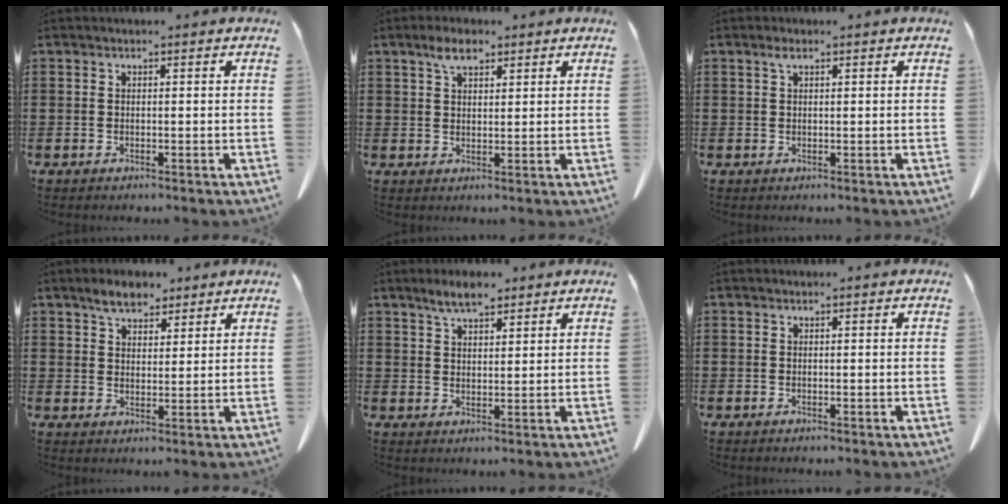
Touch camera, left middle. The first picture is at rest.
{"total": 4.0, "force": [2.7, 1.6, 2.5], "torque": [-0.048, 0.001, 0.047]}
{"total": 1.3, "force": [0.6, 0.4, 1.0], "torque": [-0.024, 0.001, 0.012]}
{"total": 4.9, "force": [4.0, 2.1, 1.9], "torque": [-0.040, -0.004, 0.074]}
{"total": 4.5, "force": [3.7, 1.2, 2.4], "torque": [-0.054, -0.004, 0.069]}
{"total": 0.0}